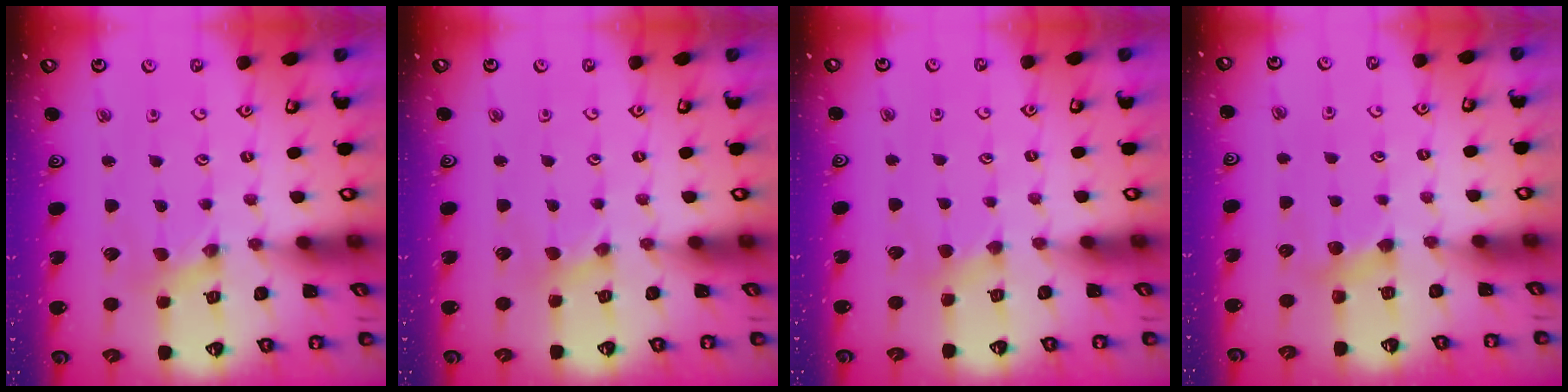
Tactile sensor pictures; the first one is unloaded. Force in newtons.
{"total": 0.5, "press": 0.5, "slide": 0.1}
{"total": 2.8, "press": 2.8, "slide": 0.4}
{"total": 5.0, "press": 4.9, "slide": 0.6}